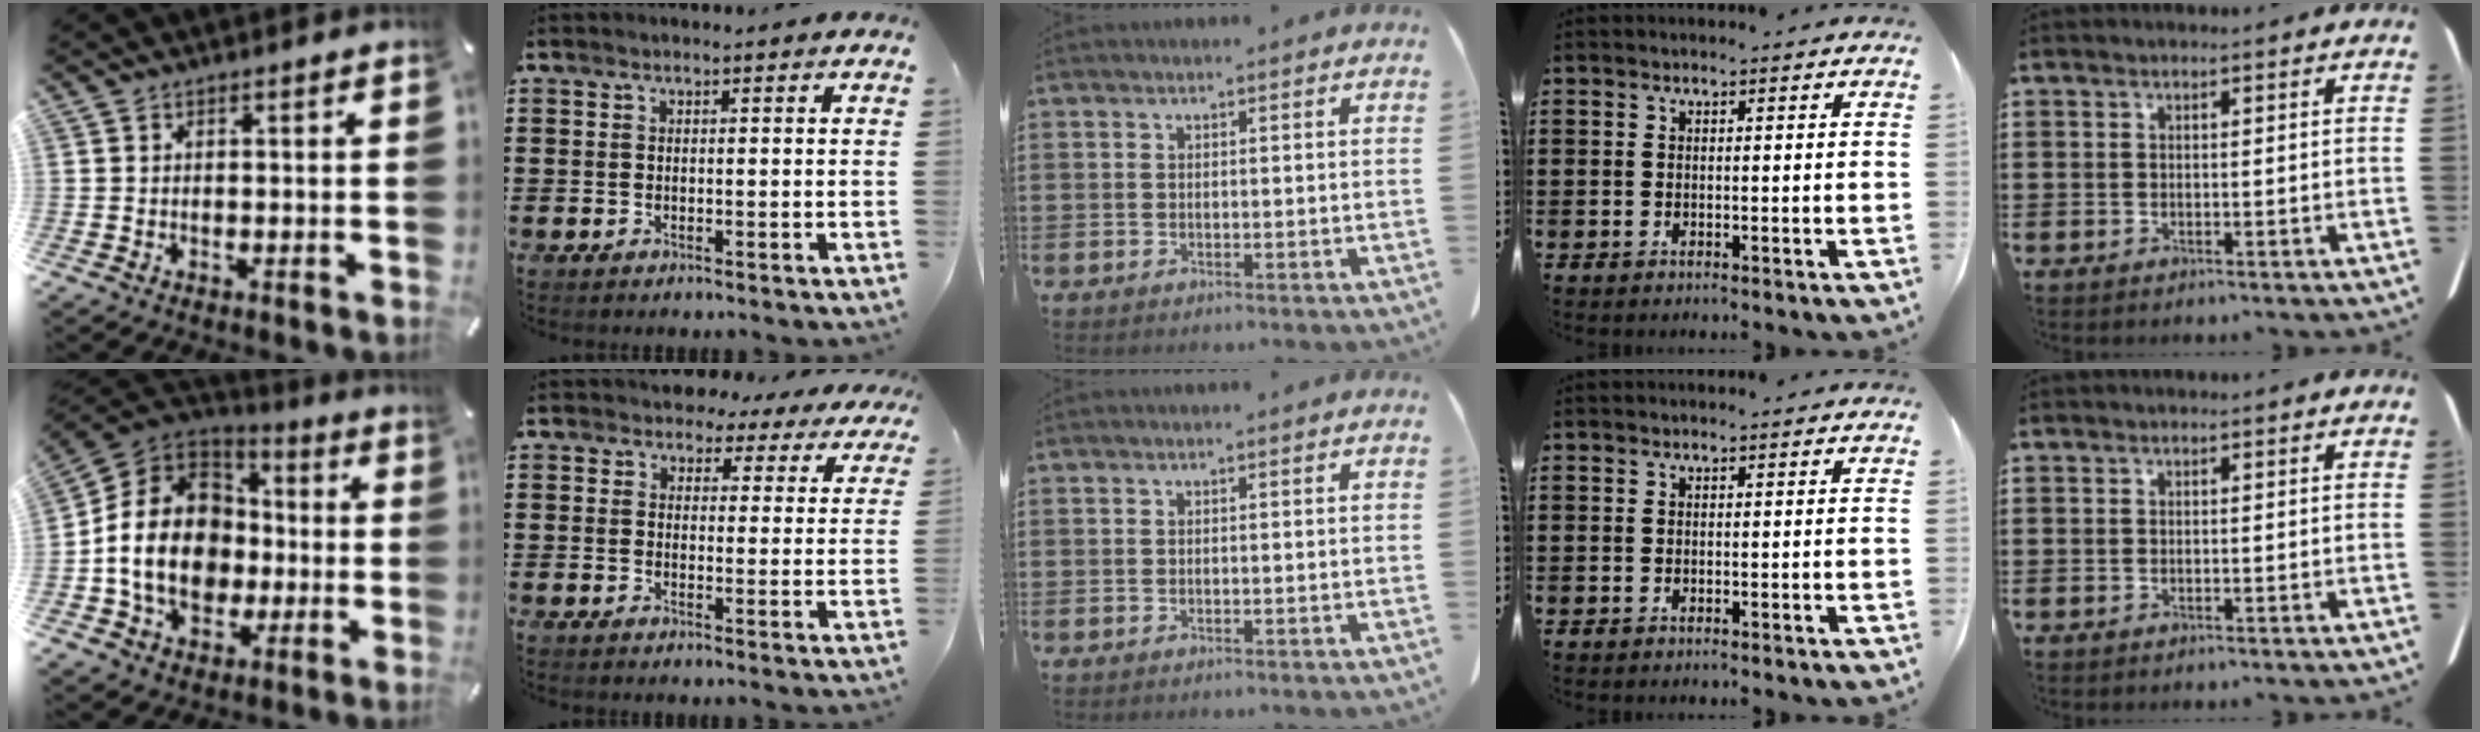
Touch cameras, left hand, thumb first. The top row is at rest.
{"thumb": {"total": 18.9, "force": [-2.7, 15.1, 11.1], "torque": [-0.230, 0.022, -0.047]}, "index": {"total": 3.9, "force": [3.4, 1.9, 0.6], "torque": [-0.021, -0.009, 0.059]}}